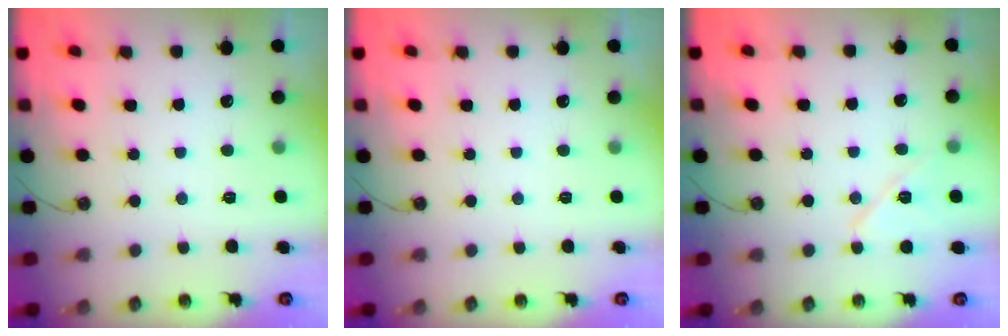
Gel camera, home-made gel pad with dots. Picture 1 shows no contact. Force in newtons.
{"total": 0.0}
{"total": 9.0, "press": 7.8, "slide": 4.5}